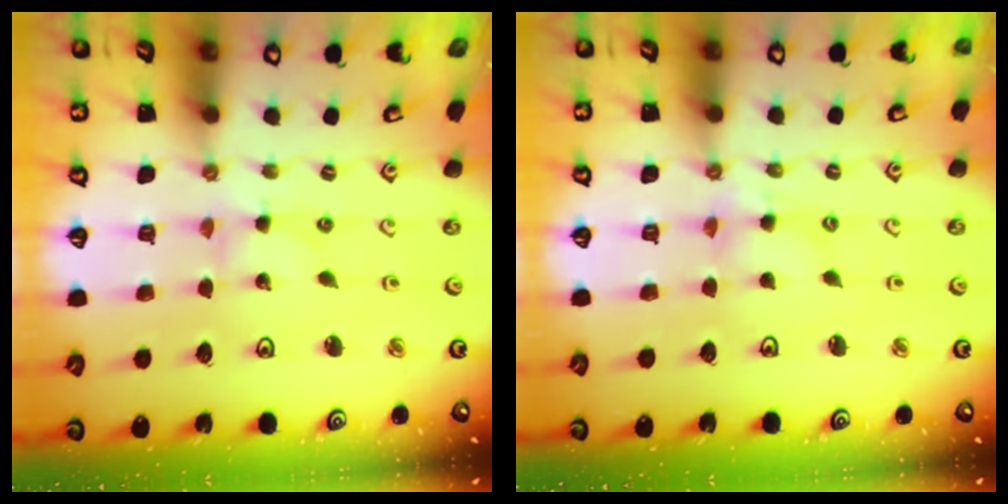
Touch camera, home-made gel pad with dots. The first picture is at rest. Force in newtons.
{"total": 3.9, "press": 3.9, "slide": 0.4}